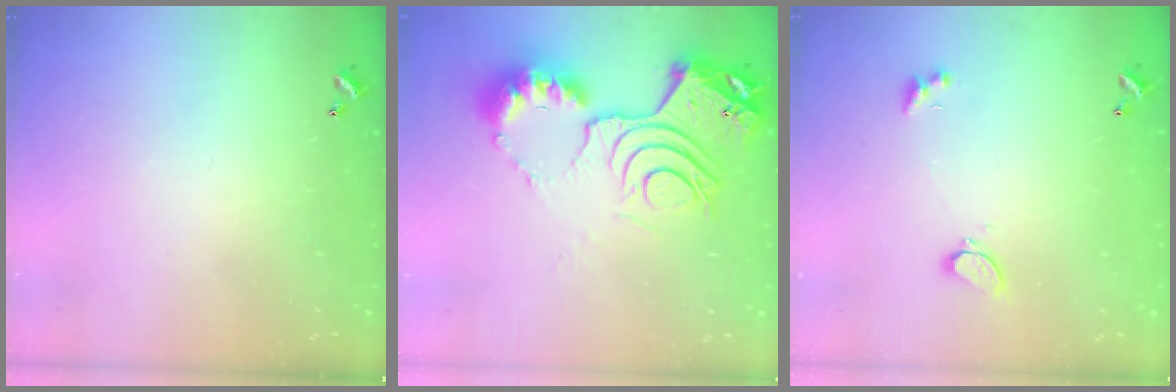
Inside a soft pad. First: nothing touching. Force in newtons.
{"total": 16.2, "press": 16.1, "slide": 1.7}
{"total": 1.9, "press": 1.8, "slide": 0.6}